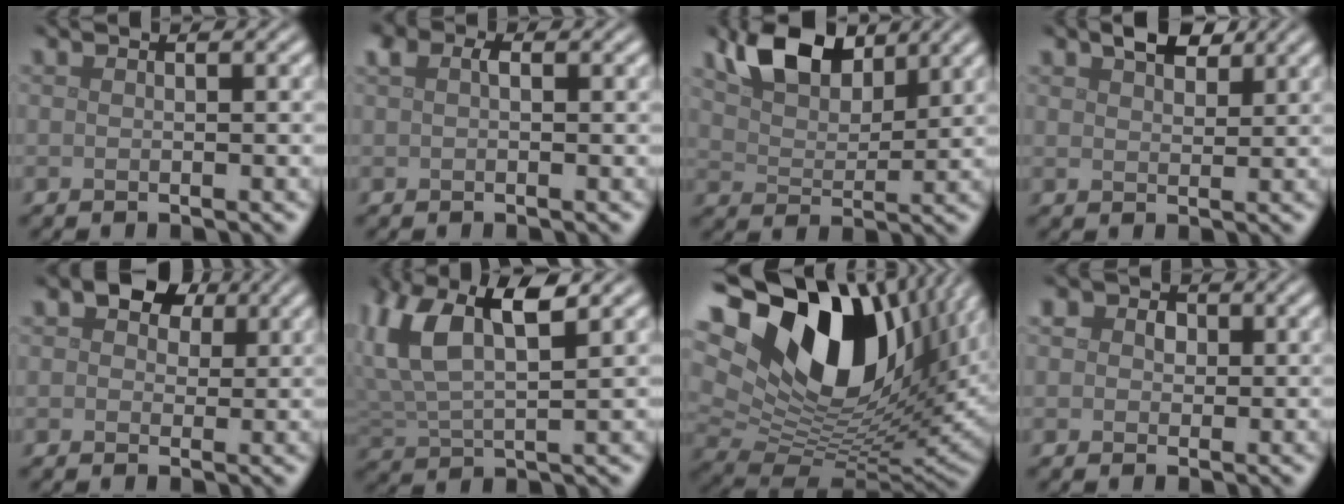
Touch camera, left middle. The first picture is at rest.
{"total": 1.6, "force": [0.6, 1.0, 1.2], "torque": [-0.026, 0.007, 0.007]}
{"total": 6.2, "force": [4.2, 3.0, 3.5], "torque": [-0.070, 0.006, 0.071]}
{"total": 3.6, "force": [2.4, 1.9, 1.9], "torque": [-0.035, 0.005, 0.040]}
{"total": 5.0, "force": [2.1, 3.4, 2.9], "torque": [-0.044, 0.009, 0.013]}
{"total": 8.3, "force": [3.6, 3.6, 6.5], "torque": [-0.144, 0.013, 0.064]}
{"total": 19.3, "force": [8.1, 11.3, 13.4], "torque": [-0.248, 0.023, 0.147]}
{"total": 6.1, "force": [2.5, 4.7, 3.1], "torque": [-0.039, 0.031, -0.005]}